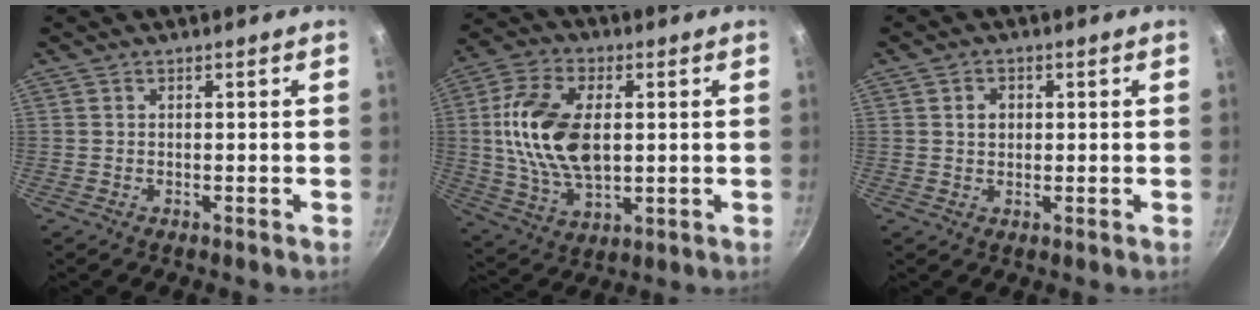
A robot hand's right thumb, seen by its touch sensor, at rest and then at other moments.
{"total": 16.9, "force": [1.8, 10.0, 13.6], "torque": [-0.246, 0.000, 0.032]}
{"total": 2.6, "force": [0.5, 2.2, 1.4], "torque": [-0.013, 0.004, 0.008]}